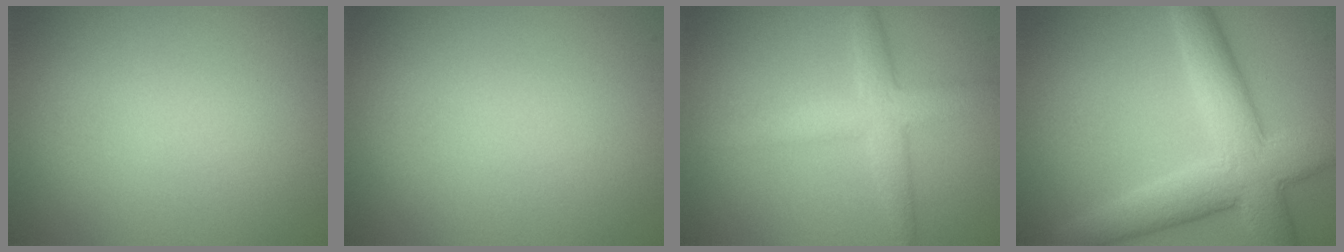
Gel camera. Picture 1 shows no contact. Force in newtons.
{"total": 0.0}
{"total": 3.5, "press": 3.5, "slide": 0.1}
{"total": 8.0, "press": 8.0, "slide": 0.3}